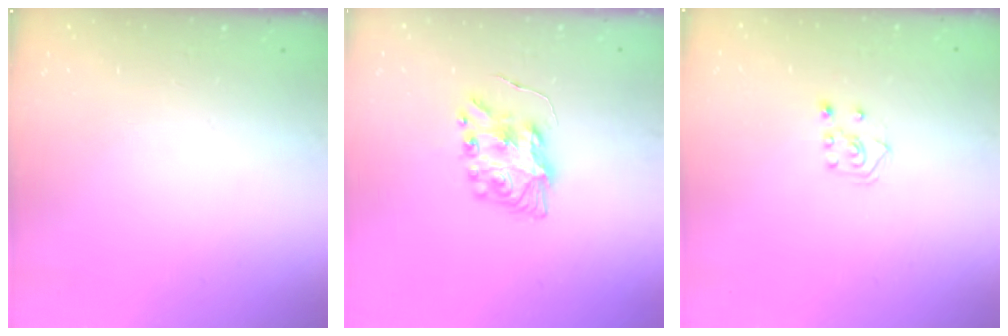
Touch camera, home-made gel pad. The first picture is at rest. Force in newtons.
{"total": 8.7, "press": 8.7, "slide": 0.3}
{"total": 3.8, "press": 3.8, "slide": 0.3}